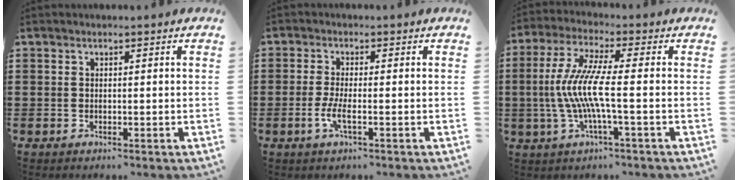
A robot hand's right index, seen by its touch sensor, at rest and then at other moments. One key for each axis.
{"total": 4.0, "fx": -1.4, "fy": 0.7, "fz": 3.7, "tx": -0.090, "ty": -0.012, "tz": -0.034}
{"total": 9.1, "fx": -1.6, "fy": 0.8, "fz": 9.0, "tx": -0.206, "ty": -0.021, "tz": -0.043}